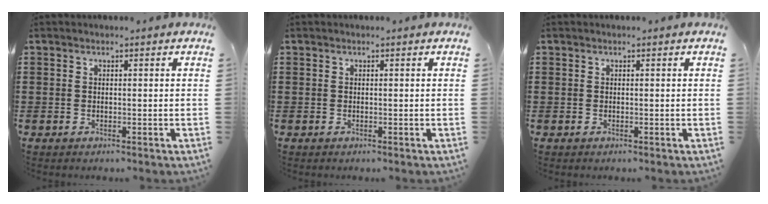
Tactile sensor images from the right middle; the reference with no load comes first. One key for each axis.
{"total": 0.0}
{"total": 0.0}